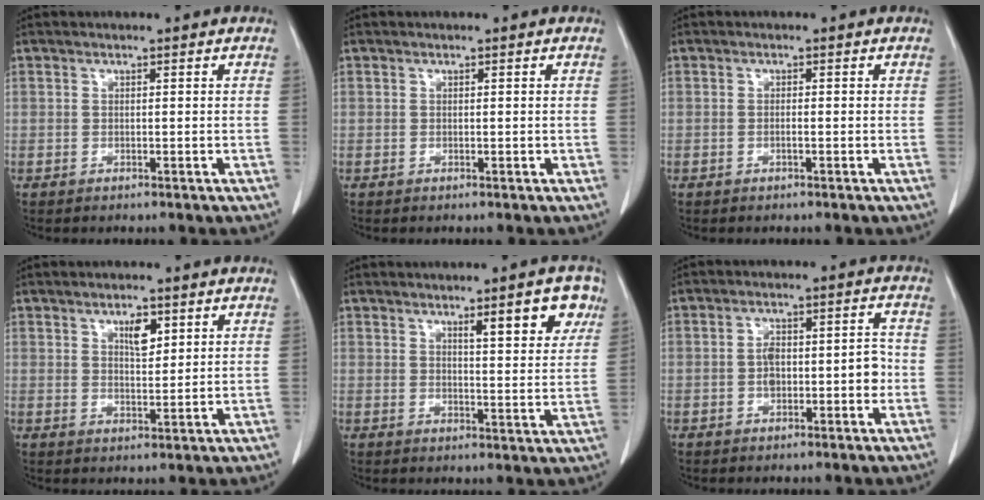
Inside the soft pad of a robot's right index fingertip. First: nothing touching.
{"total": 0.0}
{"total": 0.5, "force": [-0.1, 0.0, 0.5], "torque": [-0.008, 0.002, 0.002]}
{"total": 3.6, "force": [1.8, 1.4, 2.8], "torque": [-0.047, -0.004, 0.033]}
{"total": 7.5, "force": [4.3, 1.4, 6.0], "torque": [-0.083, 0.001, 0.057]}
{"total": 5.4, "force": [-1.0, 2.4, 4.8], "torque": [-0.075, 0.025, -0.011]}